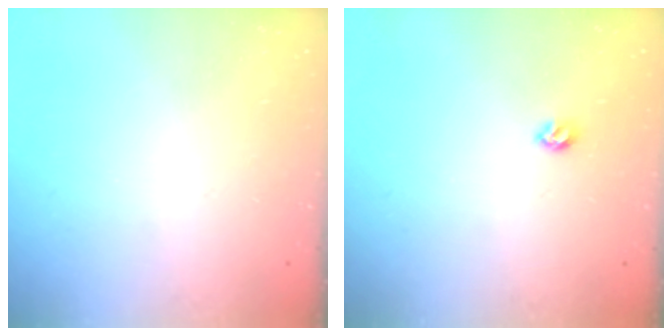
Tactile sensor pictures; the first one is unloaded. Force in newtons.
{"total": 5.3, "press": 5.3, "slide": 0.7}